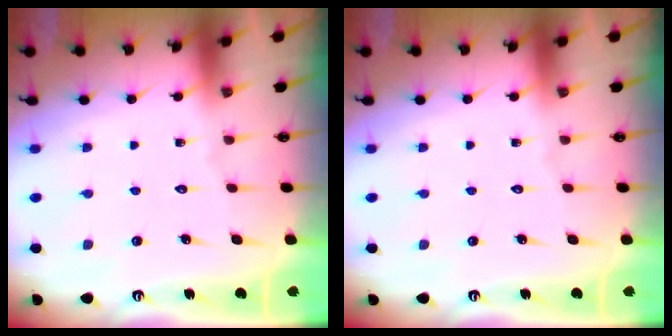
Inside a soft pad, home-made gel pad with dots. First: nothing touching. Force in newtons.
{"total": 0.0}